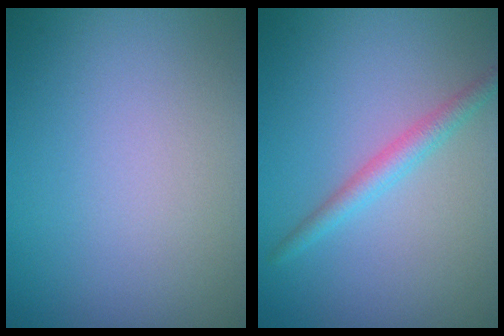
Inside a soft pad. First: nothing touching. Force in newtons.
{"total": 2.1, "press": 2.1, "slide": 0.1}